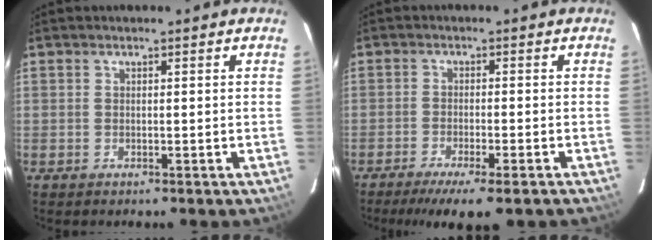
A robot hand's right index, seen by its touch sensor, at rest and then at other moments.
{"total": 9.6, "force": [-7.3, 1.3, 6.2], "torque": [-0.129, -0.036, -0.116]}